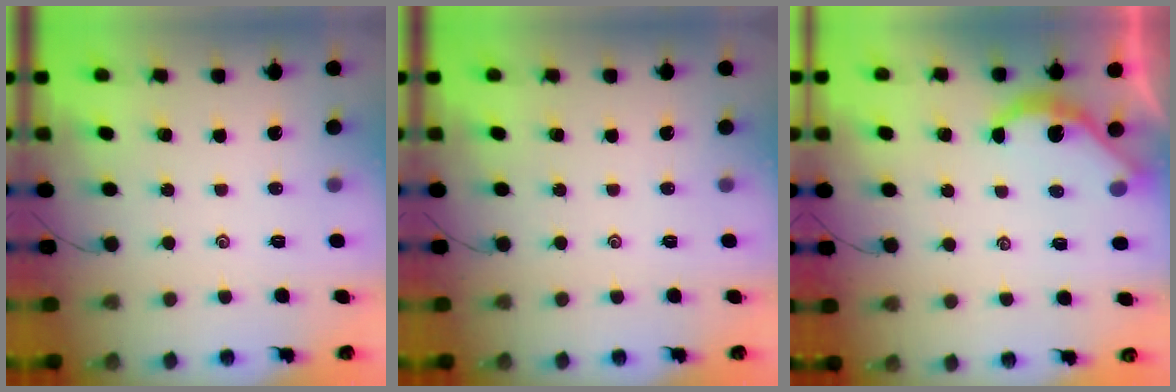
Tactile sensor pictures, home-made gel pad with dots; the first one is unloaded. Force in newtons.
{"total": 0.0}
{"total": 5.7, "press": 5.7, "slide": 0.2}